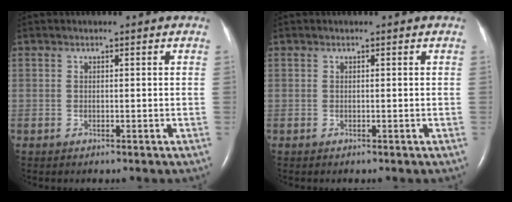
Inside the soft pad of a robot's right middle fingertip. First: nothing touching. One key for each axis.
{"total": 0.0}